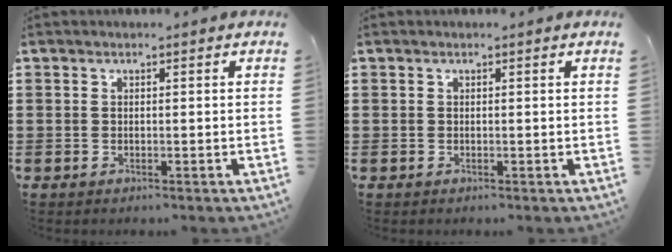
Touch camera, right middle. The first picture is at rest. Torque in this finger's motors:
{"motor_torque": [-0.16, -0.16, 0.00, 0.00]}